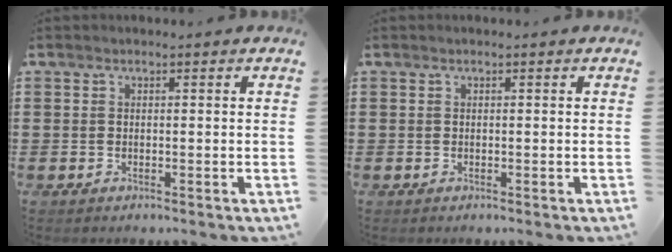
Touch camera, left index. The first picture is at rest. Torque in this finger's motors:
{"motor_torque": [0.15, 0.13, 0.00, 0.00]}